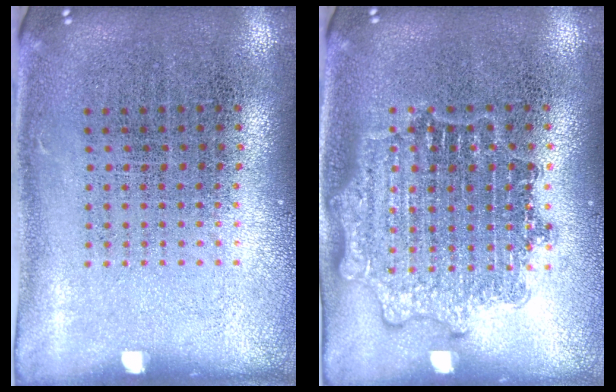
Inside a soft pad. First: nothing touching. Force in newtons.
{"total": 1.5, "press": 1.5, "slide": 0.2}